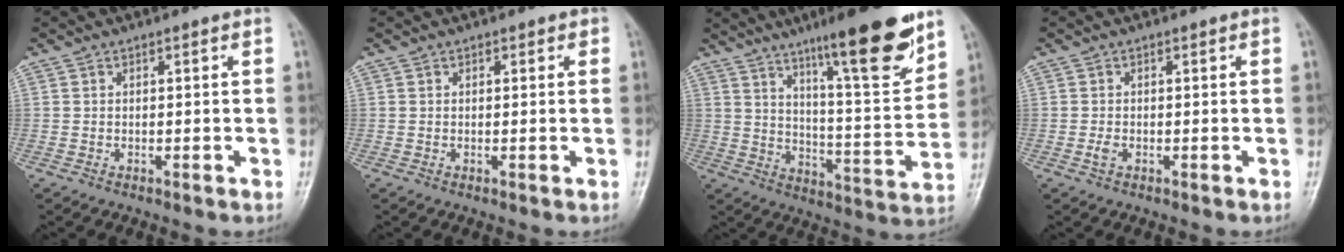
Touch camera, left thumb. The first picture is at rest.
{"total": 0.9, "force": [0.4, 0.6, 0.4], "torque": [0.006, 0.001, 0.002]}
{"total": 19.2, "force": [12.6, 3.0, 14.2], "torque": [-0.182, -0.074, 0.196]}
{"total": 1.3, "force": [-0.4, 0.8, 0.9], "torque": [-0.021, 0.001, -0.007]}